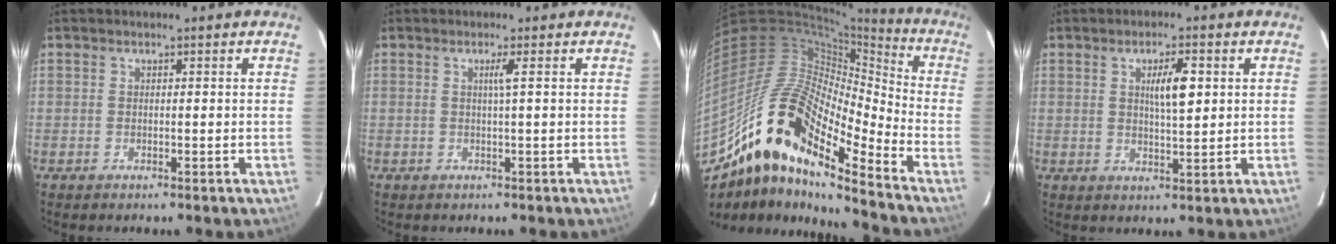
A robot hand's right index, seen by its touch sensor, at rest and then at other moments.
{"total": 1.4, "force": [0.3, -0.5, 1.2], "torque": [-0.023, -0.001, 0.005]}
{"total": 20.5, "force": [-12.5, 5.3, 15.3], "torque": [-0.307, 0.019, -0.223]}
{"total": 5.0, "force": [1.4, 0.9, 4.8], "torque": [-0.082, 0.003, 0.024]}